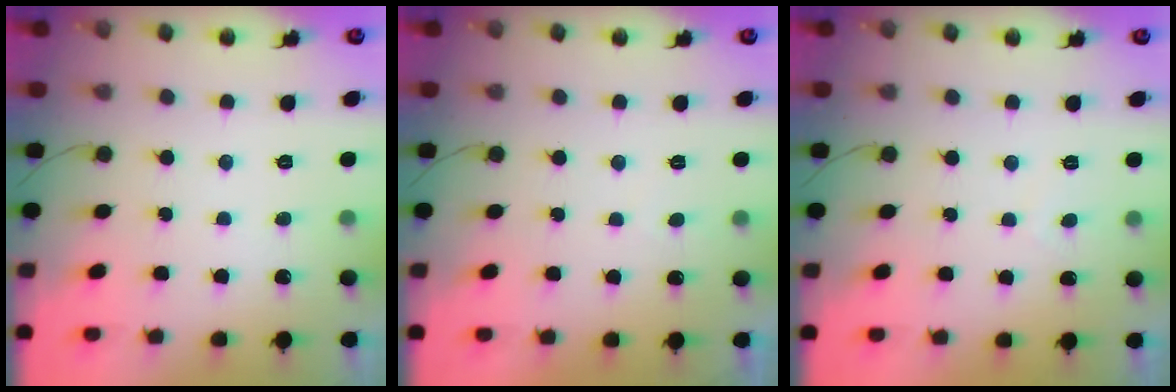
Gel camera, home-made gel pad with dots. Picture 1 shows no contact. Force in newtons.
{"total": 0.6, "press": 0.3, "slide": 0.5}
{"total": 0.0}